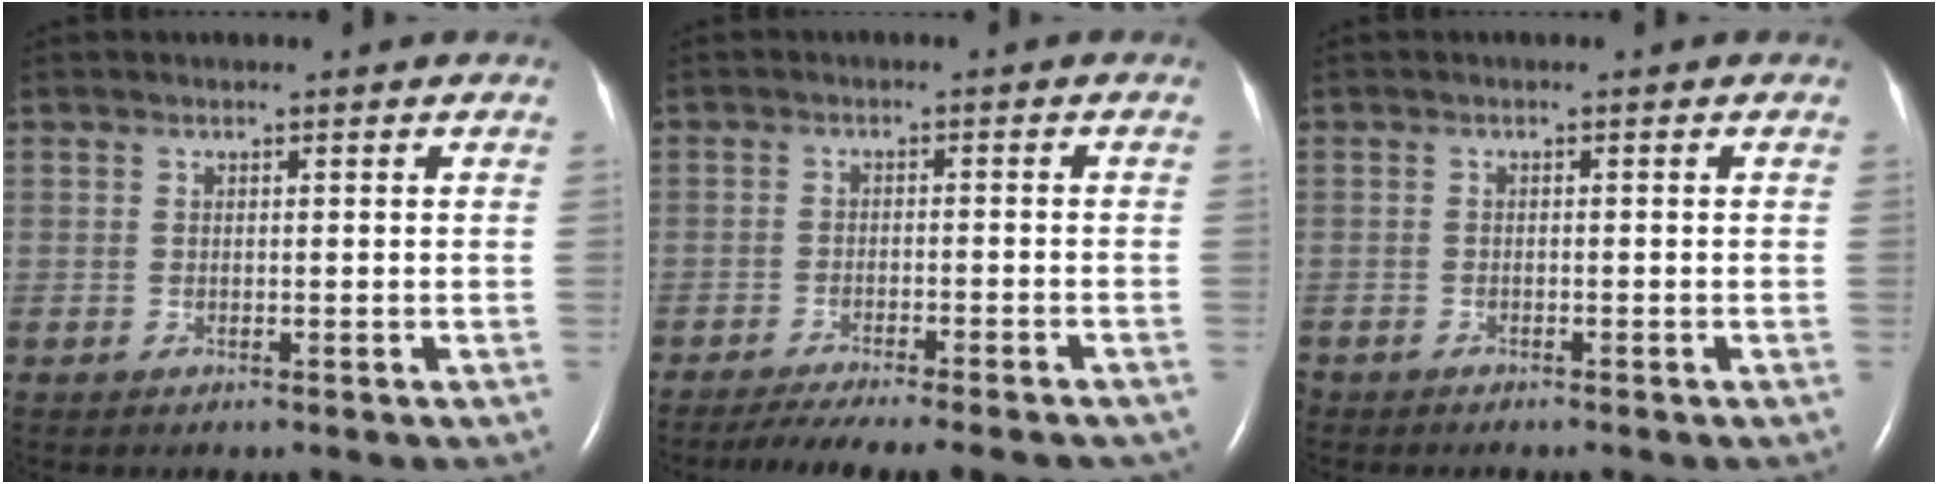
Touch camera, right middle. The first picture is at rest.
{"total": 14.5, "force": [-12.7, 1.5, 6.8], "torque": [-0.095, -0.020, -0.169]}
{"total": 1.7, "force": [-1.6, 0.4, 0.4], "torque": [-0.010, -0.003, -0.026]}